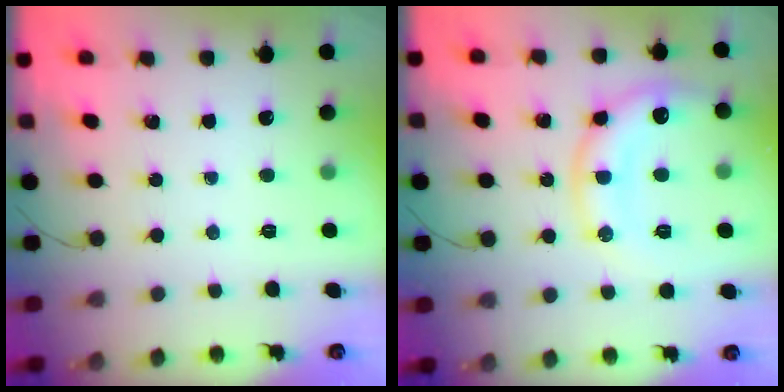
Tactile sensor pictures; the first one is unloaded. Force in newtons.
{"total": 13.9, "press": 13.8, "slide": 1.1}